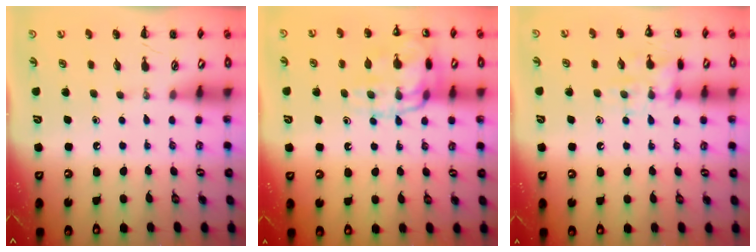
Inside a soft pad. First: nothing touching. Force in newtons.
{"total": 15.2, "press": 15.1, "slide": 1.6}
{"total": 11.5, "press": 11.4, "slide": 0.6}